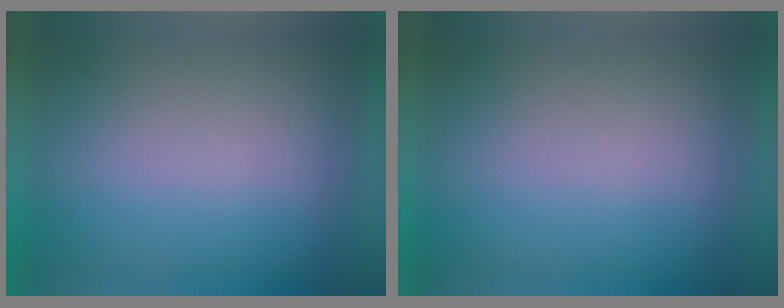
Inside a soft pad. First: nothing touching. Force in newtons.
{"total": 0.0}